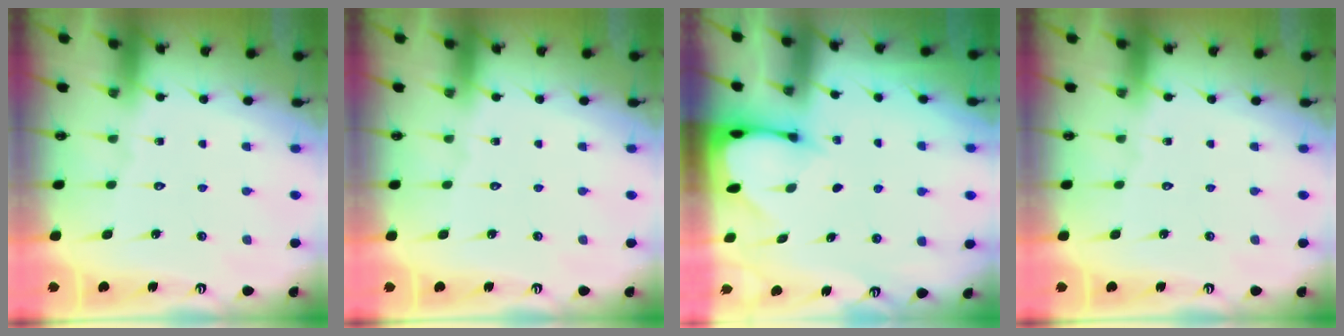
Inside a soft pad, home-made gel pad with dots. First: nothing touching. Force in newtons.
{"total": 0.0}
{"total": 2.4, "press": 2.4, "slide": 0.1}
{"total": 0.0}